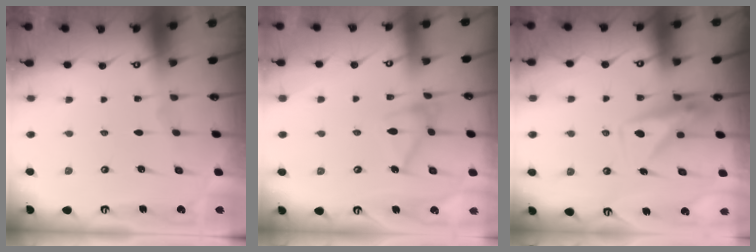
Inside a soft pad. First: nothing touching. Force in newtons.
{"total": 13.8, "press": 13.7, "slide": 0.6}
{"total": 9.0, "press": 9.0, "slide": 0.6}